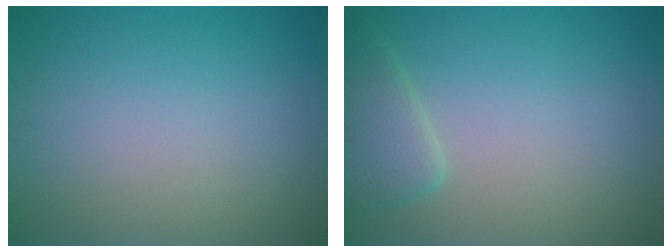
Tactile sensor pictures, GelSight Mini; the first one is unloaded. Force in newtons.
{"total": 2.9, "press": 2.9, "slide": 0.3}